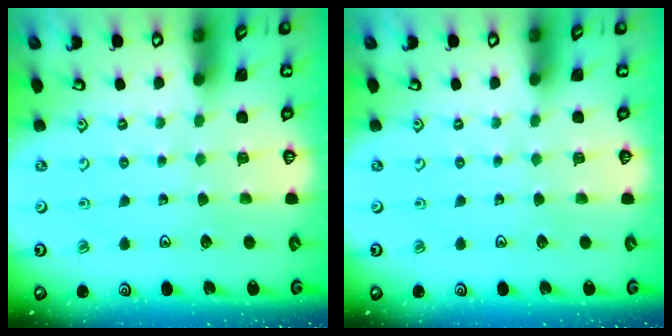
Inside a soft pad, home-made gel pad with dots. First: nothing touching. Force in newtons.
{"total": 0.0}